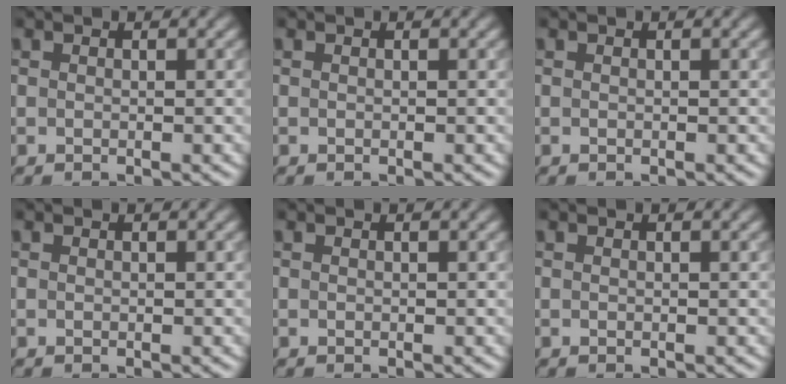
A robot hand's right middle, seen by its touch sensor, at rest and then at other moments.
{"total": 0.0}
{"total": 0.0}
{"total": 0.0}
{"total": 0.0}
{"total": 0.0}